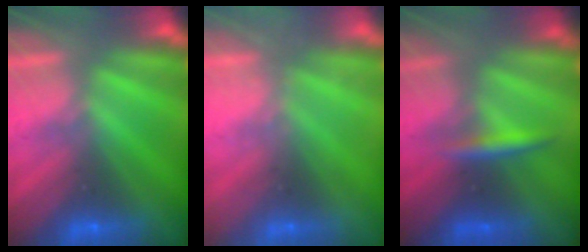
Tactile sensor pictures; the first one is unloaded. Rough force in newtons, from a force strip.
{"total": 2.0}
{"total": 2.5}